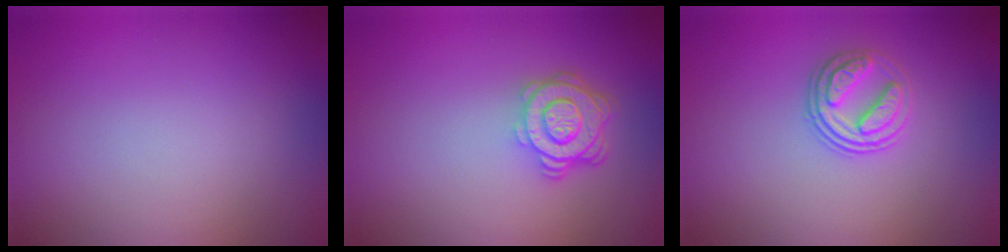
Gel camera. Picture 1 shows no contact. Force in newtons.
{"total": 4.5, "press": 3.4, "slide": 2.9}
{"total": 2.7, "press": 2.5, "slide": 1.0}